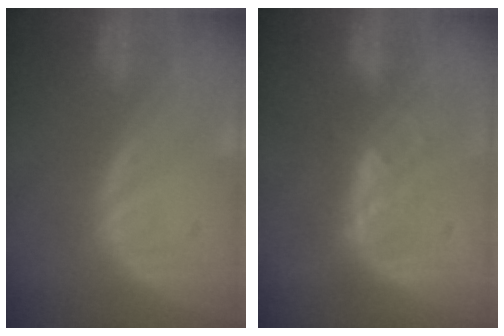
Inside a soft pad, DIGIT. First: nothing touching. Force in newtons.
{"total": 2.9, "press": 2.8, "slide": 0.7}